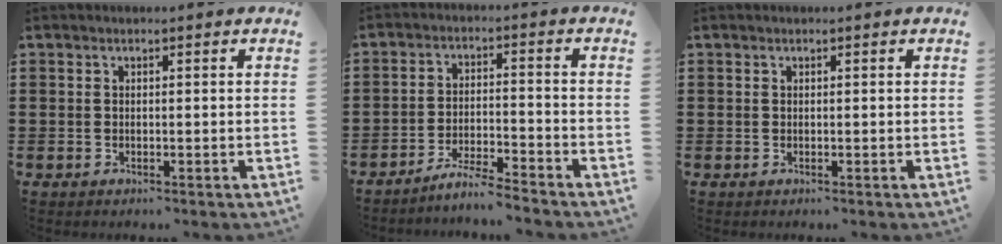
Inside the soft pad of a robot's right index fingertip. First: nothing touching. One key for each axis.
{"total": 4.7, "fx": -4.5, "fy": -0.5, "fz": 1.3, "tx": -0.031, "ty": -0.005, "tz": -0.092}
{"total": 0.0}